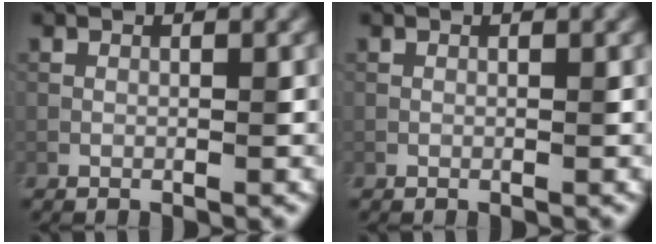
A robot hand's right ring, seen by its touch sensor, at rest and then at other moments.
{"total": 0.0}